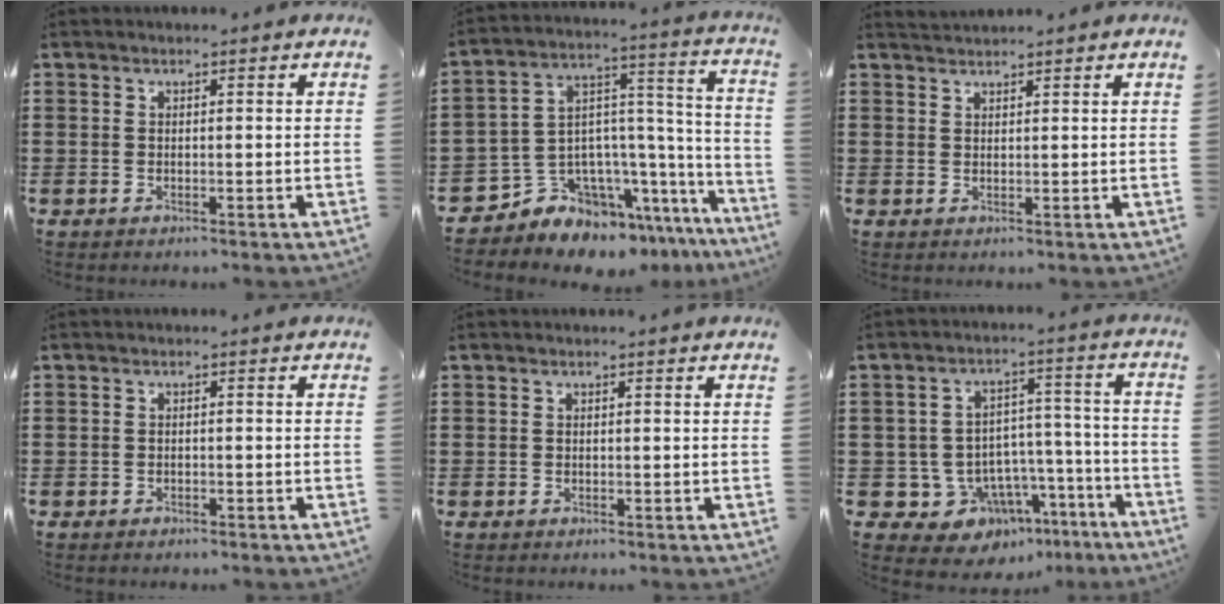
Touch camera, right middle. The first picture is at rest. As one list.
[{"total": 8.1, "force": [-6.8, 4.2, 1.2], "torque": [-0.045, -0.003, -0.132]}, {"total": 1.4, "force": [1.4, 0.1, 0.1], "torque": [-0.005, 0.001, 0.026]}, {"total": 0.7, "force": [-0.7, 0.3, 0.1], "torque": [-0.003, 0.001, -0.014]}, {"total": 0.0}, {"total": 8.4, "force": [-5.7, 6.0, 1.4], "torque": [-0.037, 0.031, -0.099]}]